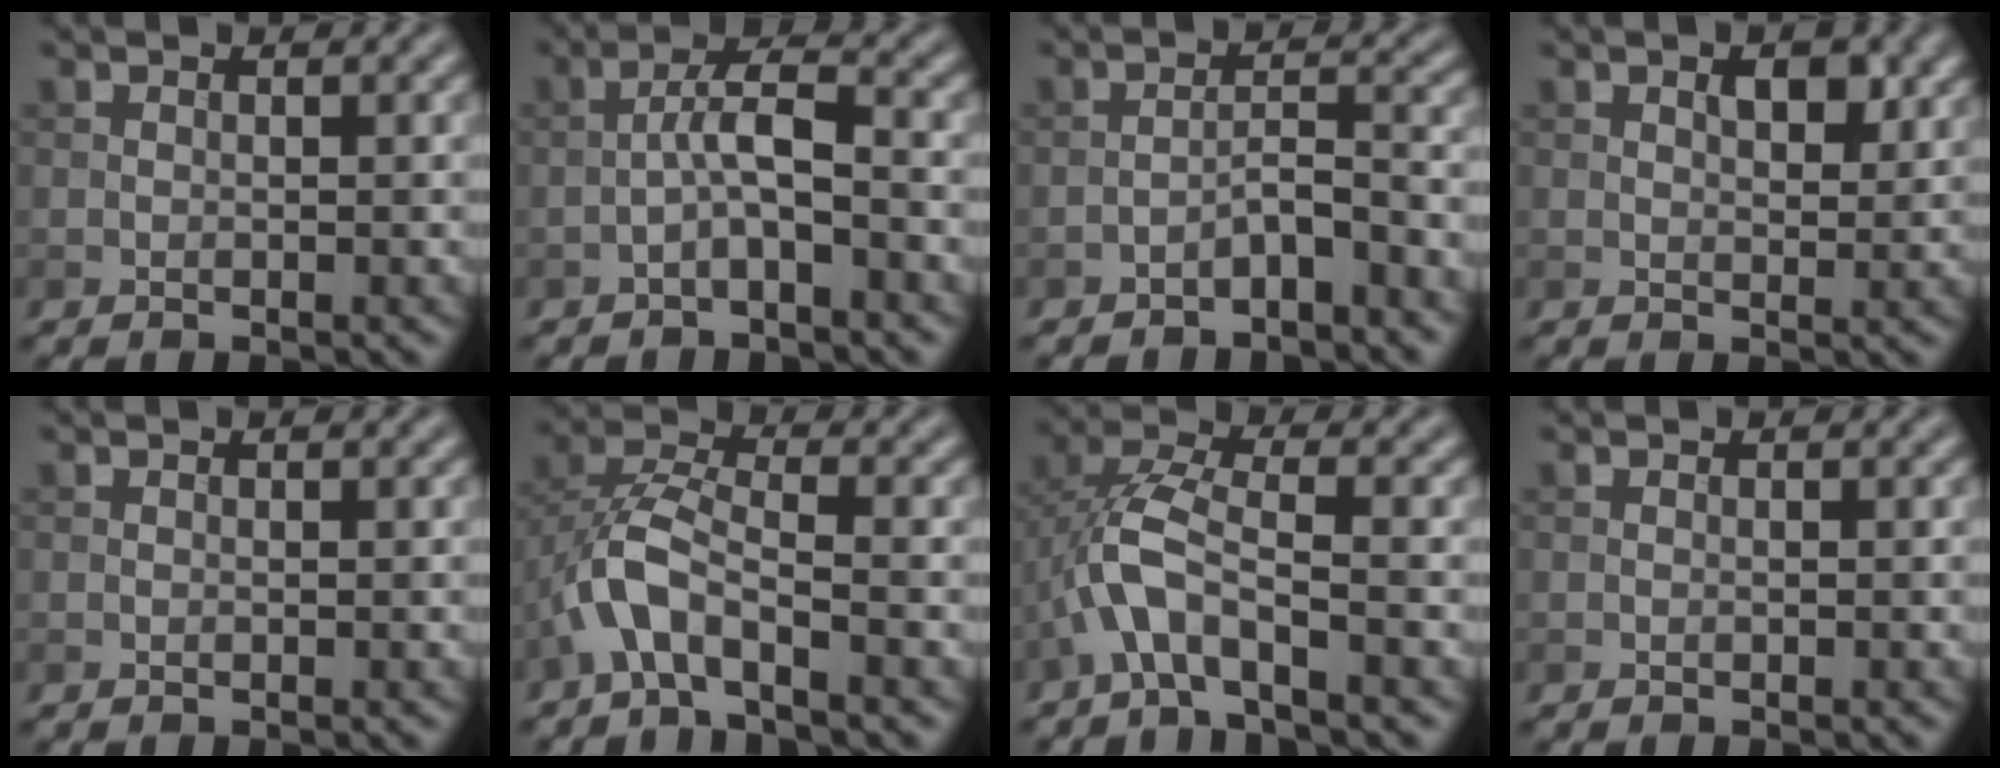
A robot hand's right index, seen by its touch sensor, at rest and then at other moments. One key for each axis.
{"total": 3.2, "fx": -1.2, "fy": 0.6, "fz": 2.8, "tx": -0.057, "ty": 0.015, "tz": -0.030}
{"total": 2.9, "fx": -2.2, "fy": 0.5, "fz": 1.8, "tx": -0.031, "ty": 0.014, "tz": -0.043}
{"total": 2.4, "fx": 1.0, "fy": 1.2, "fz": 1.8, "tx": -0.025, "ty": -0.003, "tz": 0.017}
{"total": 0.0}
{"total": 4.8, "fx": -2.4, "fy": 1.8, "fz": 3.7, "tx": -0.083, "ty": 0.012, "tz": -0.055}
{"total": 5.1, "fx": -2.2, "fy": 1.8, "fz": 4.3, "tx": -0.094, "ty": 0.014, "tz": -0.048}
{"total": 0.0}